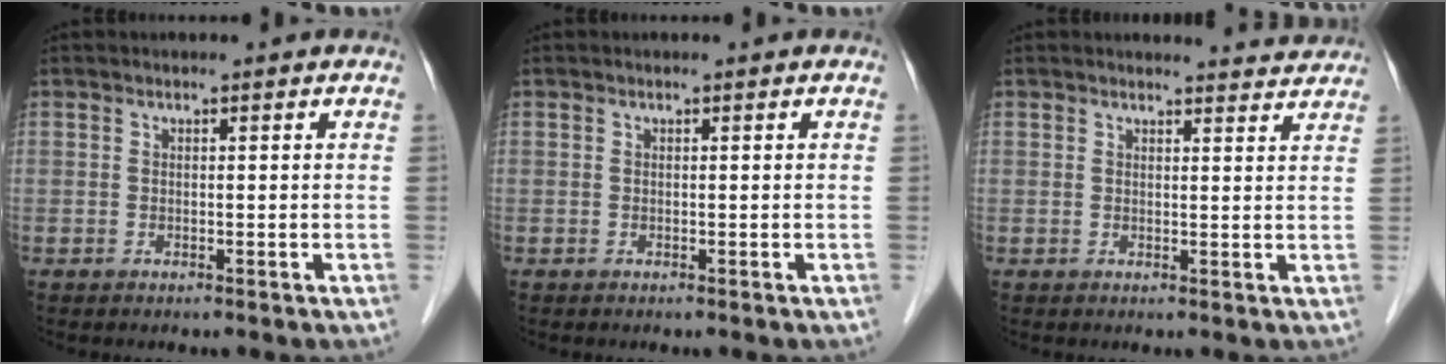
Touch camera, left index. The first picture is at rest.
{"total": 0.0}
{"total": 4.1, "force": [4.1, 0.2, 0.0], "torque": [-0.005, -0.007, 0.035]}